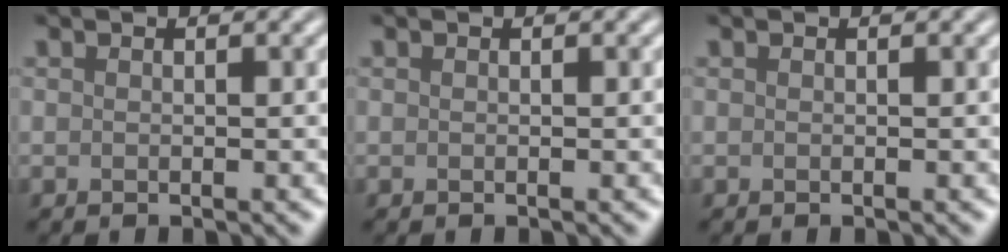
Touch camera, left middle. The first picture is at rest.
{"total": 0.0}
{"total": 0.0}